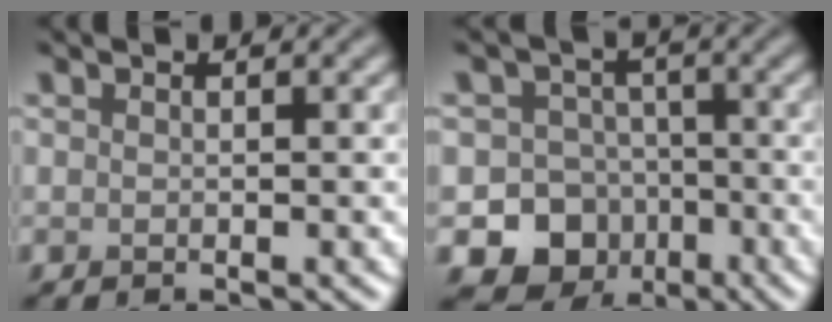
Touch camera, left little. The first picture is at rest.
{"total": 10.3, "force": [-4.7, 8.9, 2.3], "torque": [-0.005, -0.030, -0.089]}